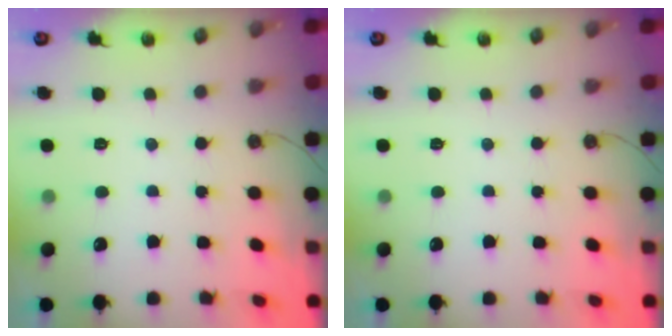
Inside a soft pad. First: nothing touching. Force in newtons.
{"total": 0.0}